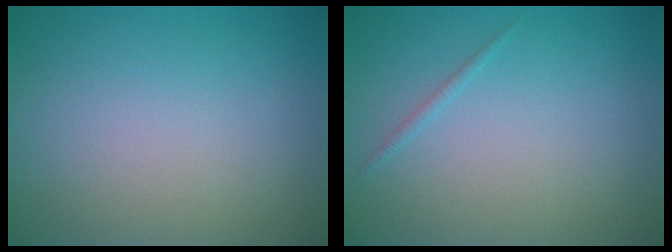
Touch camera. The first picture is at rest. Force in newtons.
{"total": 0.6, "press": 0.6, "slide": 0.0}